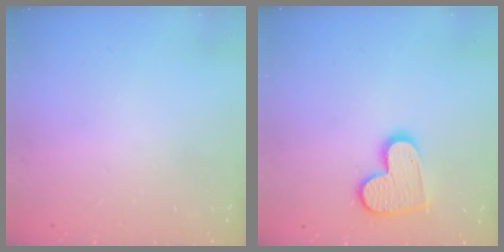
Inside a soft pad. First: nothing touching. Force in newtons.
{"total": 11.8, "press": 11.8, "slide": 0.8}